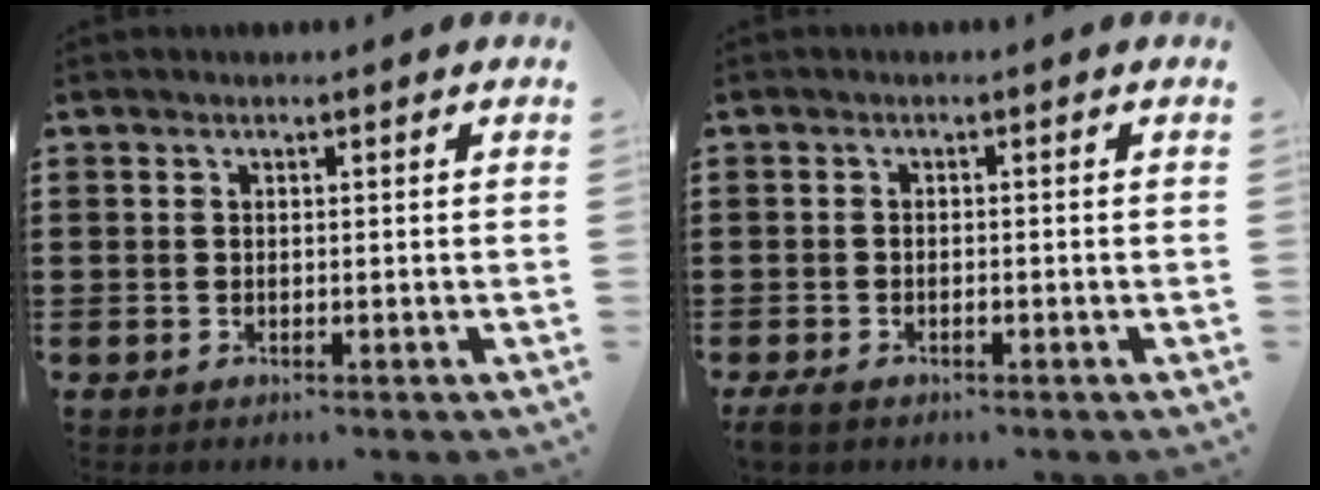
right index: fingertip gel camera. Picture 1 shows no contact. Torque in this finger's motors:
{"motor_torque": [2.14, 0.00, 0.26, 0.04]}